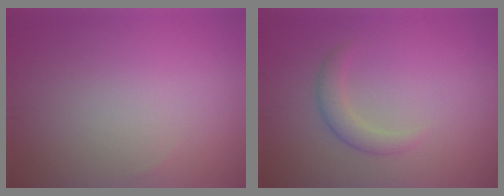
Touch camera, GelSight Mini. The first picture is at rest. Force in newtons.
{"total": 2.0, "press": 2.0, "slide": 0.1}